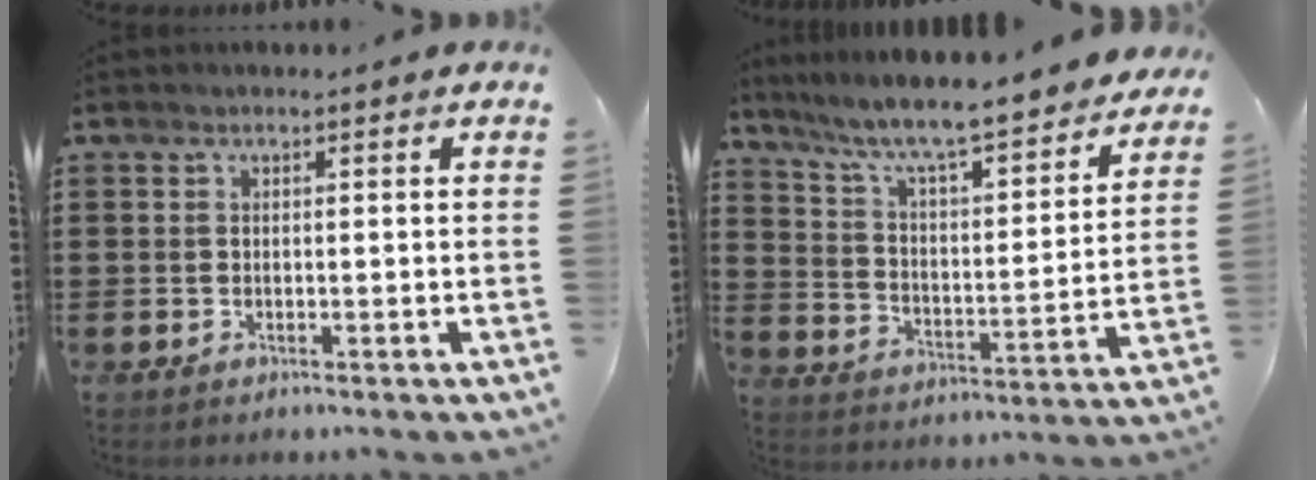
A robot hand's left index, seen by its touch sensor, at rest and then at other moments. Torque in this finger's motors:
{"motor_torque": [1.39, -0.75, 0.51, 0.21]}